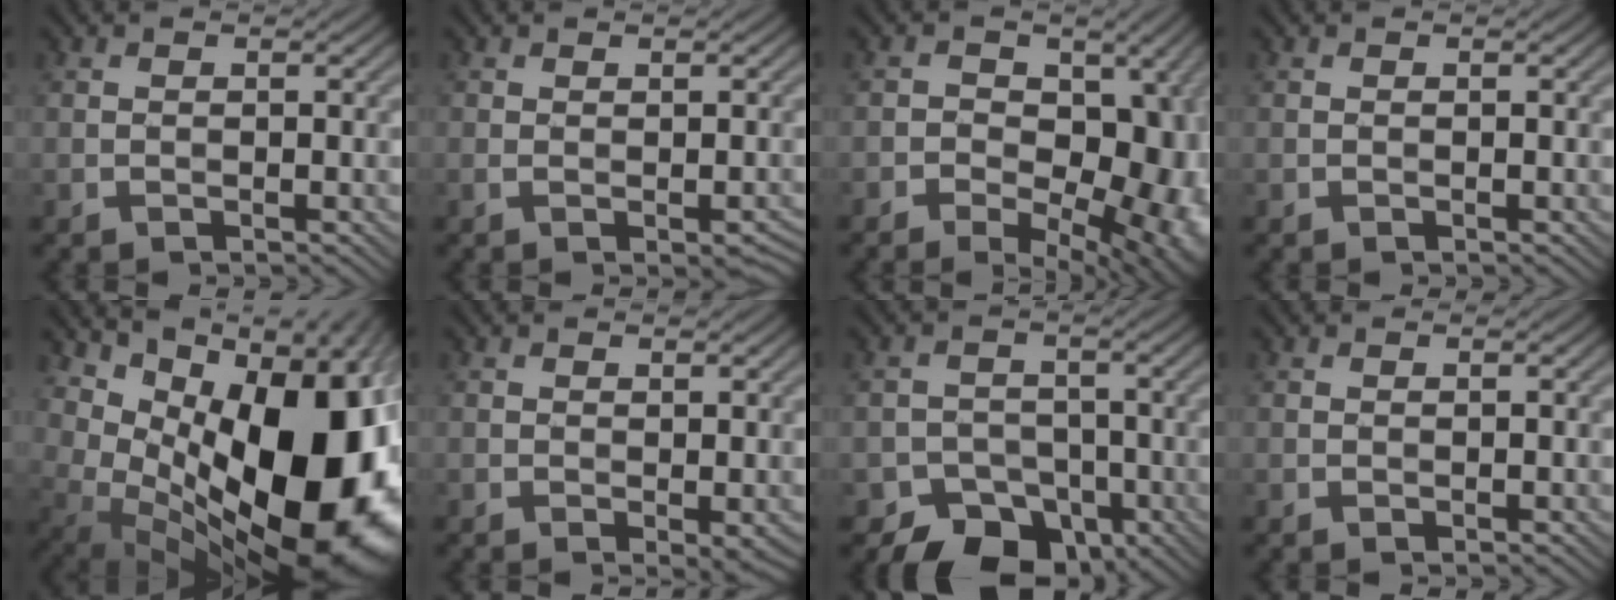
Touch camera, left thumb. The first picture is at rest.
{"total": 1.3, "force": [-0.3, 0.5, 1.1], "torque": [-0.020, -0.002, -0.001]}
{"total": 17.9, "force": [-5.8, 11.7, 12.1], "torque": [-0.123, -0.003, -0.063]}
{"total": 0.0}
{"total": 19.4, "force": [1.5, 12.2, 15.0], "torque": [-0.208, -0.039, 0.073]}
{"total": 0.9, "force": [0.1, 0.3, 0.8], "torque": [-0.016, -0.004, 0.003]}
{"total": 6.5, "force": [-4.2, 4.5, 2.2], "torque": [-0.023, -0.005, -0.076]}
{"total": 0.0}